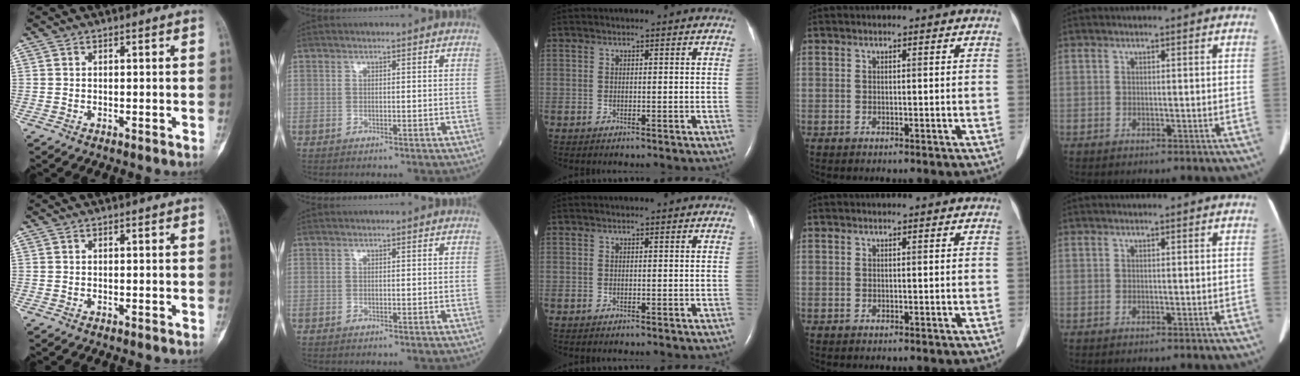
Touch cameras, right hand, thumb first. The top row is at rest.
{}